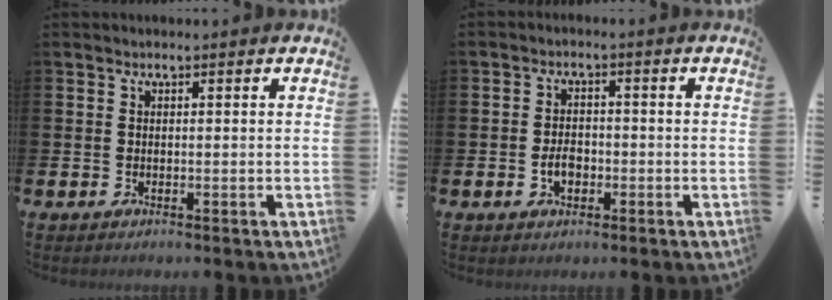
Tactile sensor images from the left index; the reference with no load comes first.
{"total": 2.8, "force": [-0.8, 1.9, 1.9], "torque": [-0.027, -0.001, -0.019]}